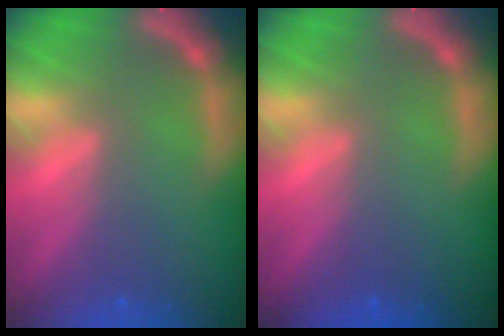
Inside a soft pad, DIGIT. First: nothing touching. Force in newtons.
{"total": 0.0}